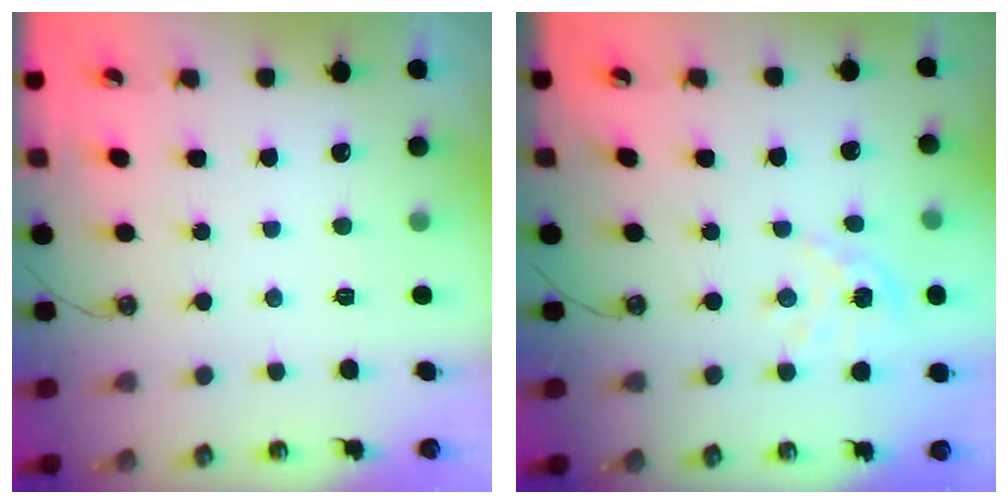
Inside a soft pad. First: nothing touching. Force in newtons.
{"total": 3.5, "press": 3.5, "slide": 0.2}